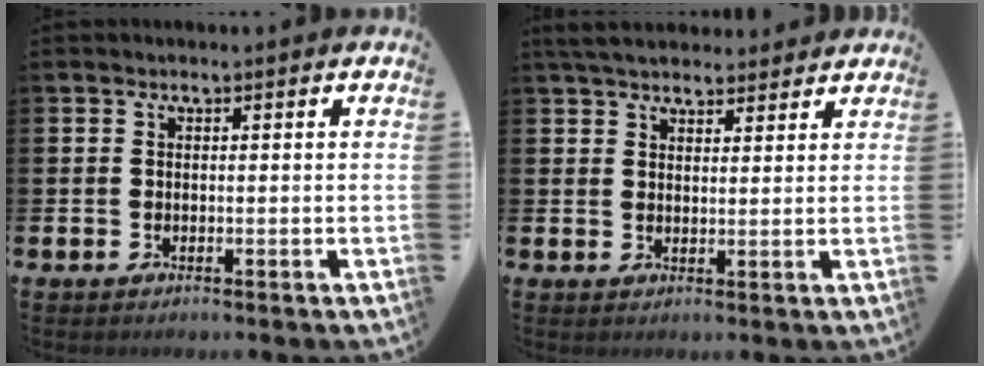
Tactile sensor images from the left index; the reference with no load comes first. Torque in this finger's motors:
{"motor_torque": [0.86, -1.15, -0.02, 0.02]}